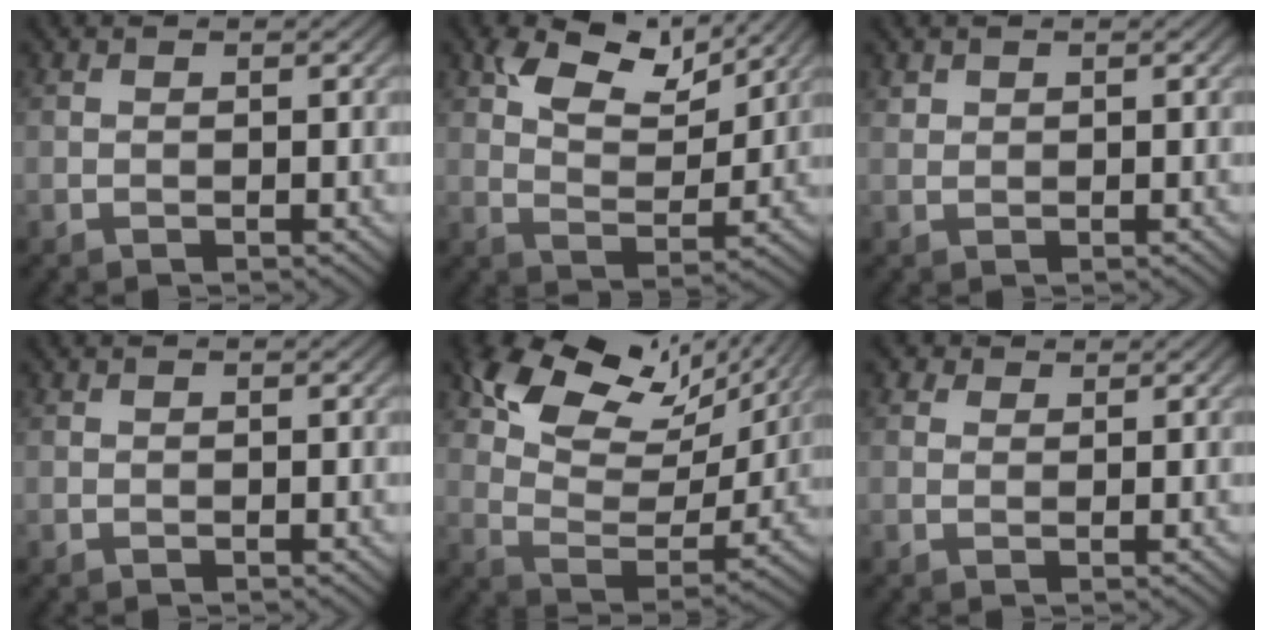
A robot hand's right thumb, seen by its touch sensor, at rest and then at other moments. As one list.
[{"total": 9.1, "force": [5.5, 4.4, 5.7], "torque": [-0.114, -0.003, 0.103]}, {"total": 0.9, "force": [0.7, 0.6, 0.2], "torque": [-0.007, -0.003, 0.016]}, {"total": 0.0}, {"total": 14.0, "force": [8.4, 7.1, 8.6], "torque": [-0.166, 0.005, 0.146]}, {"total": 1.7, "force": [1.2, 1.0, 0.5], "torque": [-0.010, 0.005, 0.019]}]